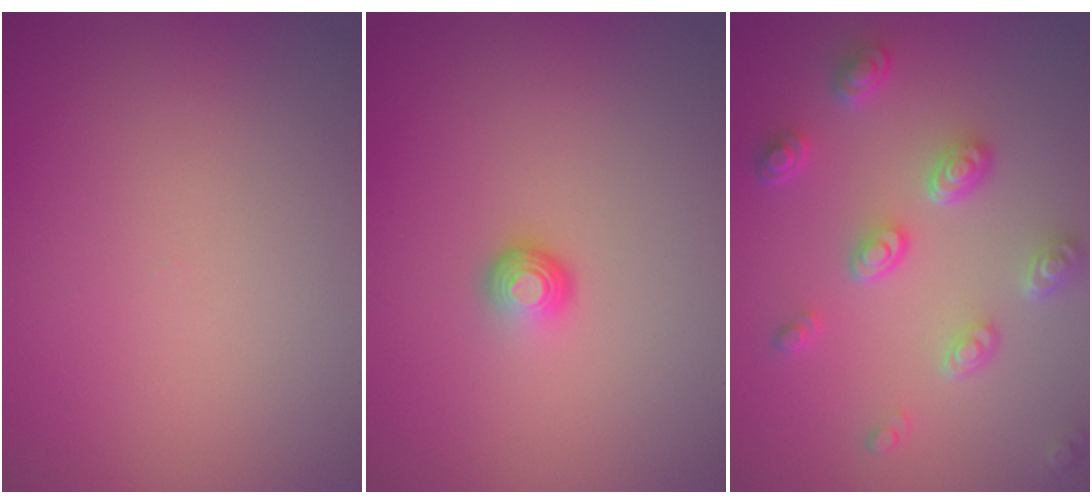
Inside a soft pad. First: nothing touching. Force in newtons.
{"total": 1.6, "press": 1.0, "slide": 1.2}
{"total": 4.8, "press": 3.8, "slide": 2.9}